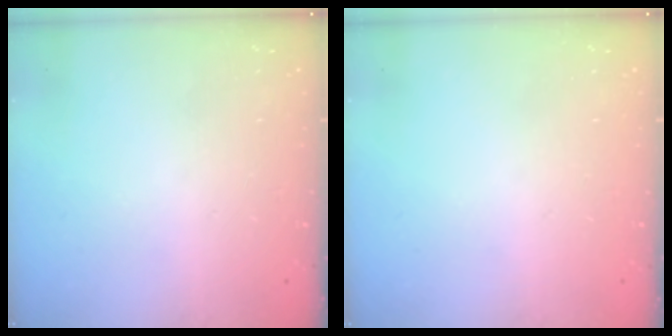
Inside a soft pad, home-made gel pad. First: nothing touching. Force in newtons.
{"total": 0.0}